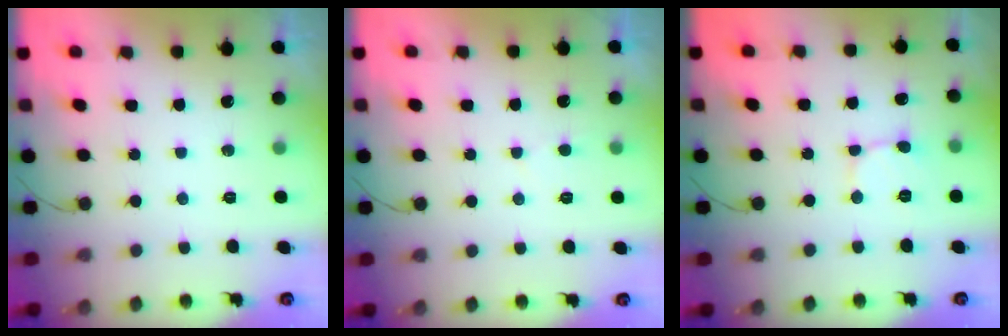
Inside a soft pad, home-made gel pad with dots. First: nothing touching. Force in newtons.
{"total": 2.5, "press": 2.5, "slide": 0.2}
{"total": 2.4, "press": 2.4, "slide": 0.2}